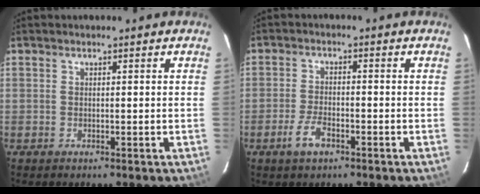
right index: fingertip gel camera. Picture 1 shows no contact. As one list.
[{"total": 4.5, "force": [-2.7, 2.1, 3.0], "torque": [-0.070, -0.003, -0.049]}]